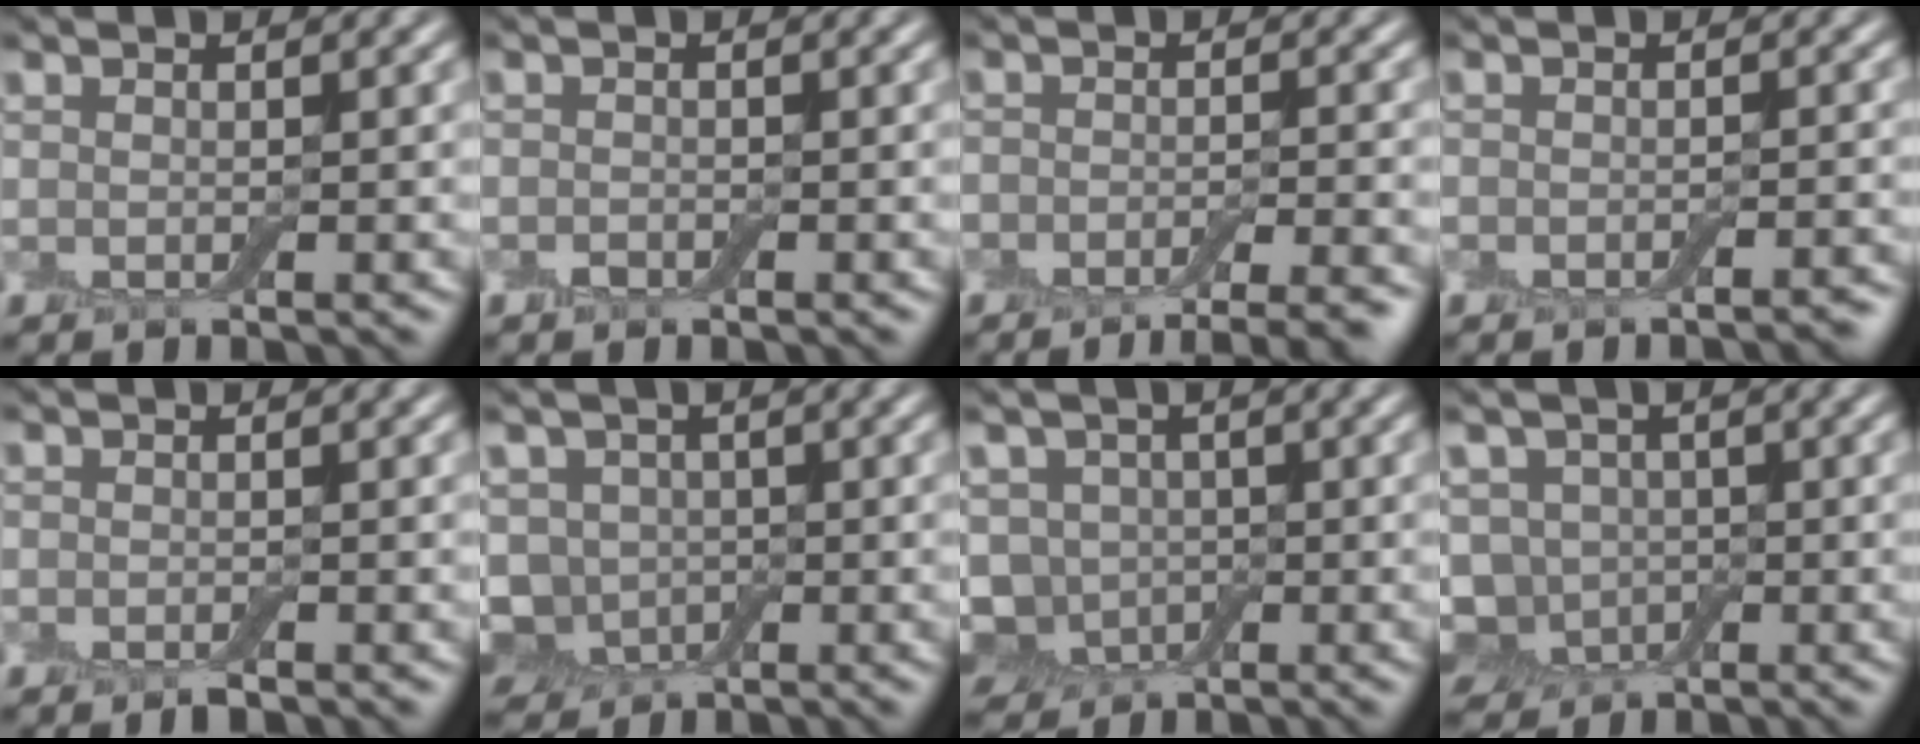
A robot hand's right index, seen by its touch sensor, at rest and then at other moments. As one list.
[{"total": 0.8, "force": [-0.4, 0.5, 0.3], "torque": [-0.006, -0.001, -0.010]}, {"total": 8.3, "force": [-6.4, 3.2, 4.0], "torque": [-0.033, -0.009, -0.074]}, {"total": 2.0, "force": [-1.7, 0.5, 0.8], "torque": [-0.007, -0.001, -0.024]}, {"total": 1.3, "force": [-0.9, 0.5, 0.7], "torque": [-0.012, -0.003, -0.017]}, {"total": 4.8, "force": [-1.4, 4.0, 2.1], "torque": [-0.031, -0.003, -0.038]}, {"total": 5.6, "force": [-1.9, 4.6, 2.6], "torque": [-0.038, 0.000, -0.046]}, {"total": 6.1, "force": [-2.3, 4.9, 2.9], "torque": [-0.039, 0.005, -0.053]}]